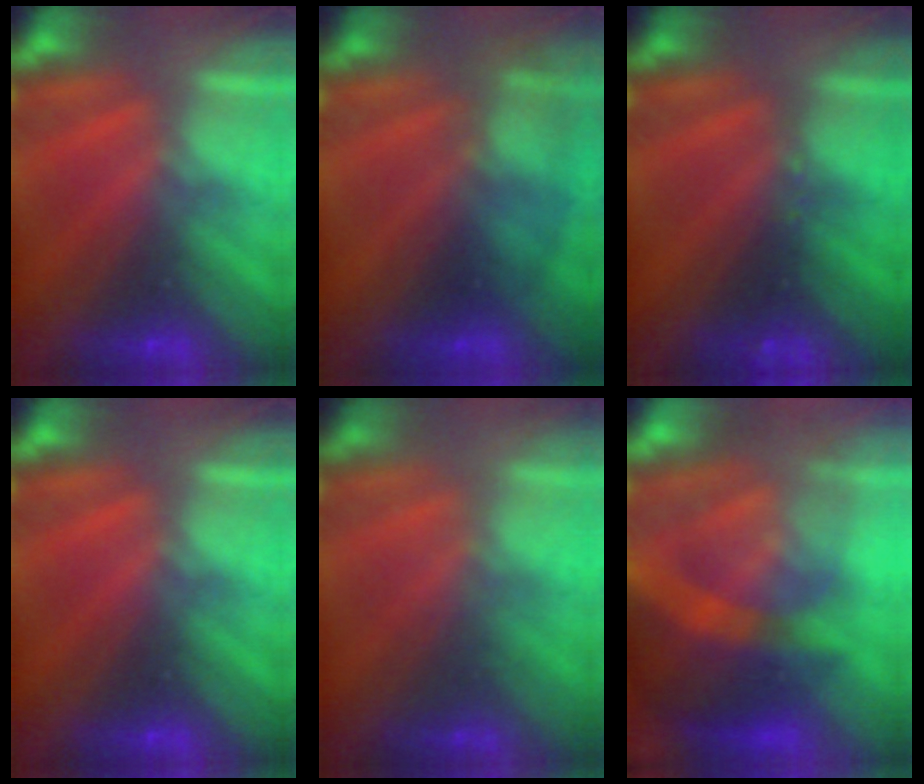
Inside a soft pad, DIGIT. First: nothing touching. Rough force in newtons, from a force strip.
{"total": 2.2}
{"total": 2.4}
{"total": 0.0}
{"total": 1.8}
{"total": 9.1}